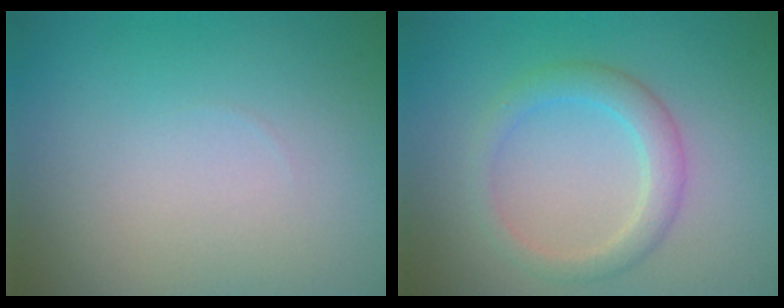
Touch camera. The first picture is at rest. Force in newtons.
{"total": 2.8, "press": 2.8, "slide": 0.1}